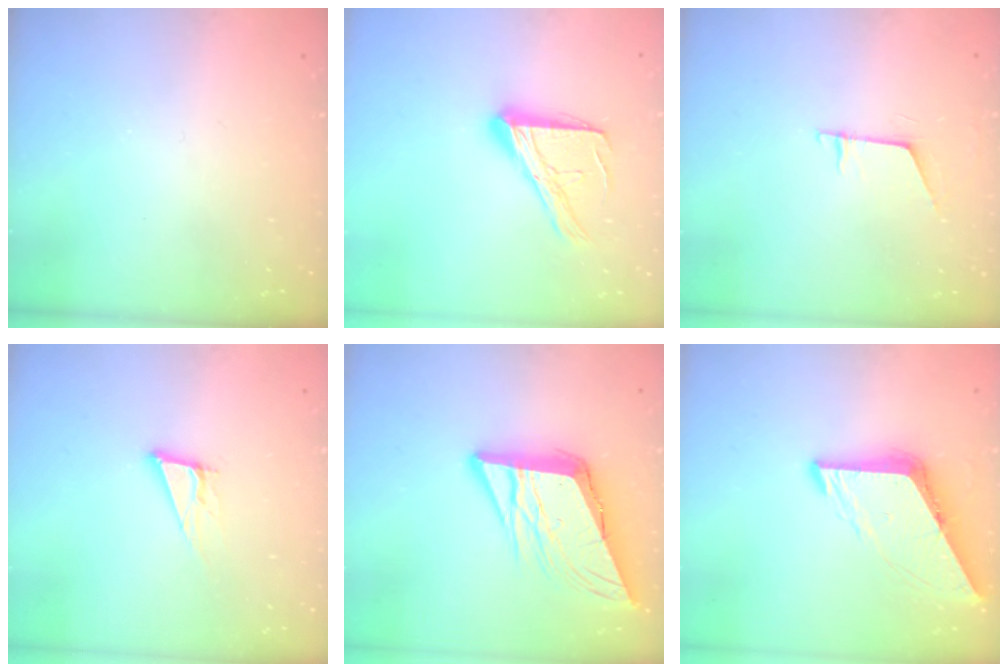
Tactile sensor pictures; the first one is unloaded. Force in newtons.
{"total": 14.7, "press": 14.7, "slide": 1.1}
{"total": 6.1, "press": 6.1, "slide": 0.5}
{"total": 7.6, "press": 7.3, "slide": 2.3}
{"total": 12.9, "press": 12.7, "slide": 2.0}
{"total": 8.6, "press": 8.5, "slide": 1.1}